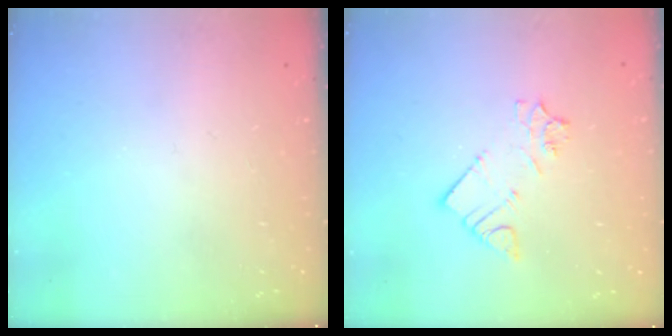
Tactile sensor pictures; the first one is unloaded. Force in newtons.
{"total": 5.1, "press": 5.1, "slide": 0.3}